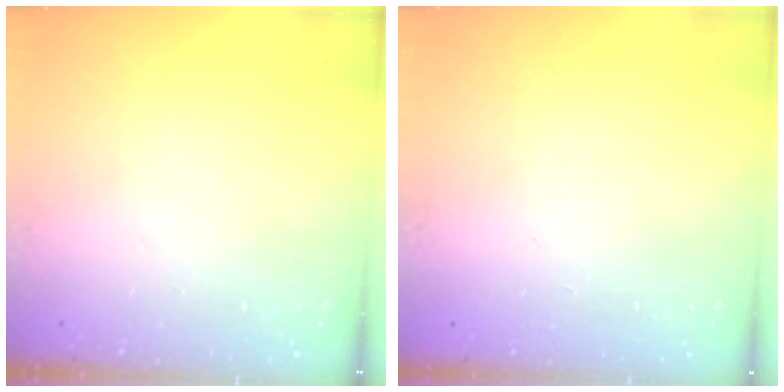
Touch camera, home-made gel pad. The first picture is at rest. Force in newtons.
{"total": 2.0, "press": 1.9, "slide": 0.5}